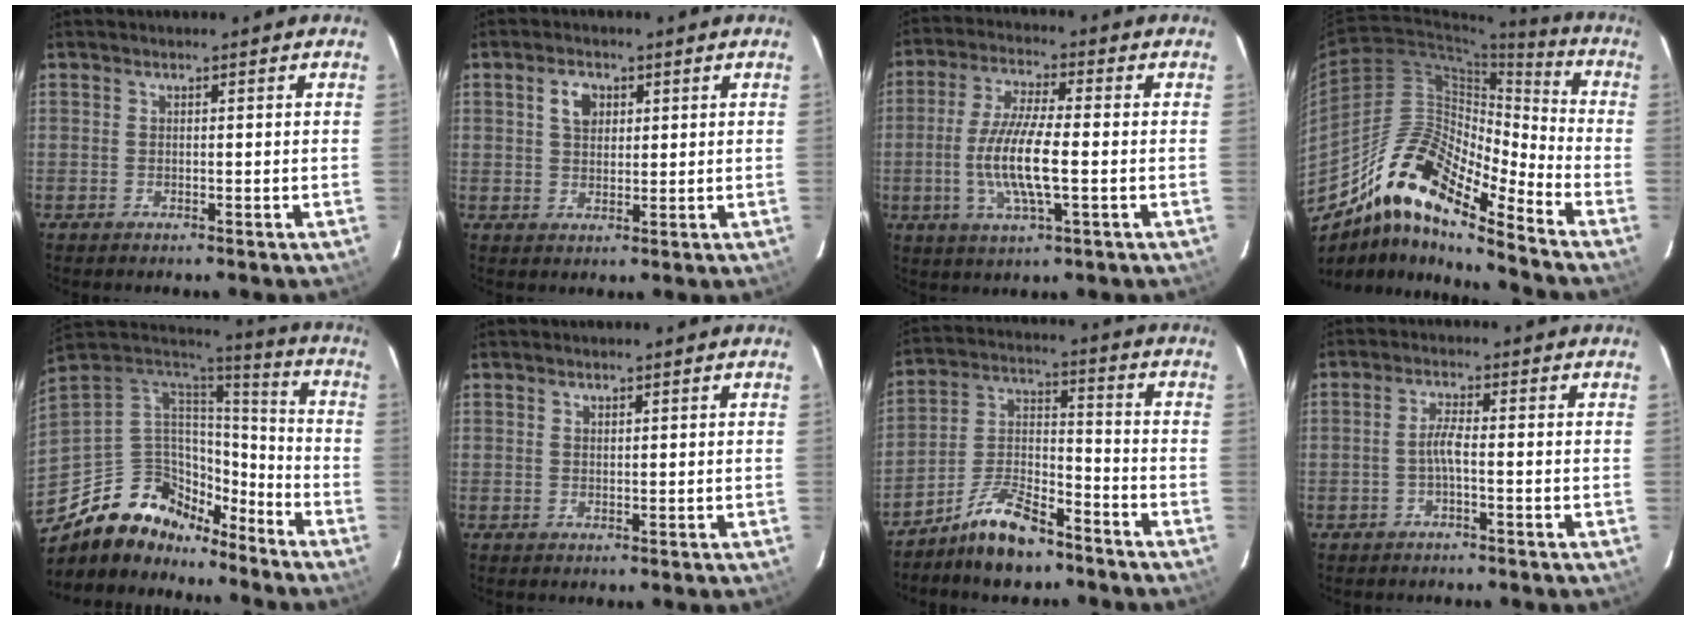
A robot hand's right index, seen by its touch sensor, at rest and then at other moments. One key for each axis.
{"total": 4.0, "fx": 1.5, "fy": 2.8, "fz": 2.5, "tx": -0.041, "ty": 0.011, "tz": 0.029}
{"total": 11.2, "fx": -1.8, "fy": 2.4, "fz": 10.7, "tx": -0.214, "ty": -0.007, "tz": -0.037}
{"total": 16.8, "fx": -12.6, "fy": 3.8, "fz": 10.4, "tx": -0.171, "ty": 0.003, "tz": -0.250}
{"total": 17.7, "fx": -12.9, "fy": 10.1, "fz": 6.5, "tx": -0.147, "ty": 0.030, "tz": -0.218}
{"total": 0.8, "fx": 0.6, "fy": 0.4, "fz": 0.2, "tx": -0.003, "ty": 0.002, "tz": 0.012}
{"total": 11.0, "fx": -8.3, "fy": 3.9, "fz": 6.0, "tx": -0.129, "ty": 0.021, "tz": -0.155}
{"total": 2.4, "fx": -0.9, "fy": 0.1, "fz": 2.2, "tx": -0.045, "ty": 0.004, "tz": -0.019}